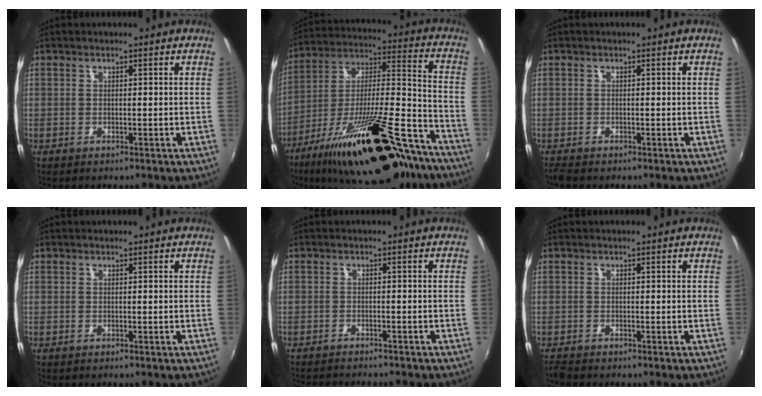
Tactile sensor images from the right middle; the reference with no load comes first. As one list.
[{"total": 29.4, "force": [-20.7, 7.8, 19.3], "torque": [-0.313, -0.017, -0.311]}, {"total": 1.5, "force": [-1.3, 0.3, 0.6], "torque": [-0.015, -0.009, -0.024]}, {"total": 0.0}, {"total": 5.8, "force": [-5.3, 0.6, 2.1], "torque": [-0.051, -0.012, -0.080]}, {"total": 1.5, "force": [-1.4, 0.2, 0.4], "torque": [-0.010, -0.010, -0.030]}]